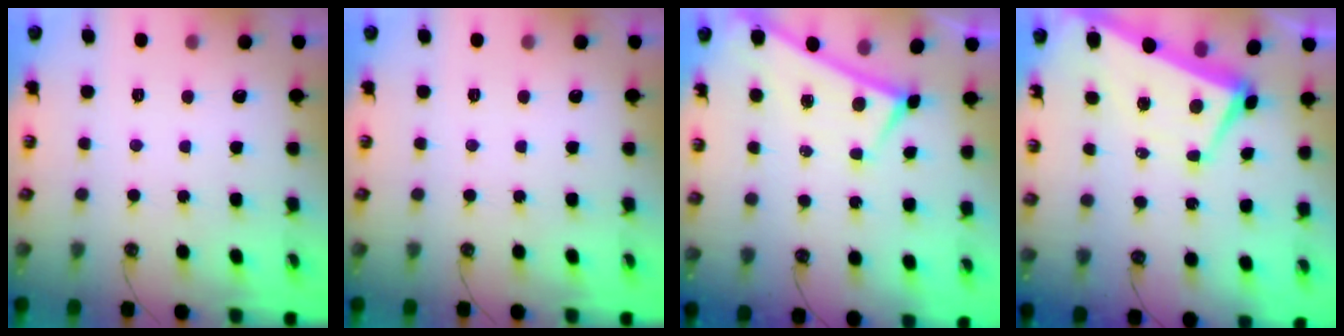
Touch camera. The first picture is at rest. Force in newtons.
{"total": 0.0}
{"total": 0.0}
{"total": 1.9, "press": 1.5, "slide": 1.2}